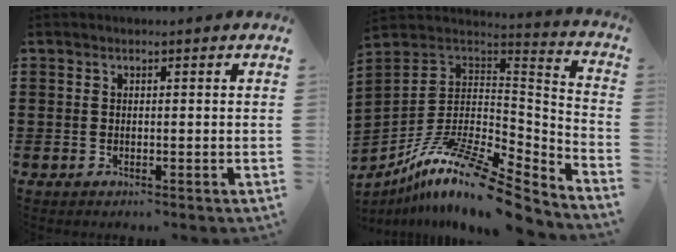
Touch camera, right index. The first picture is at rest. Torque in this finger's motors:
{"motor_torque": [-1.06, 1.08, 0.66, 0.21]}